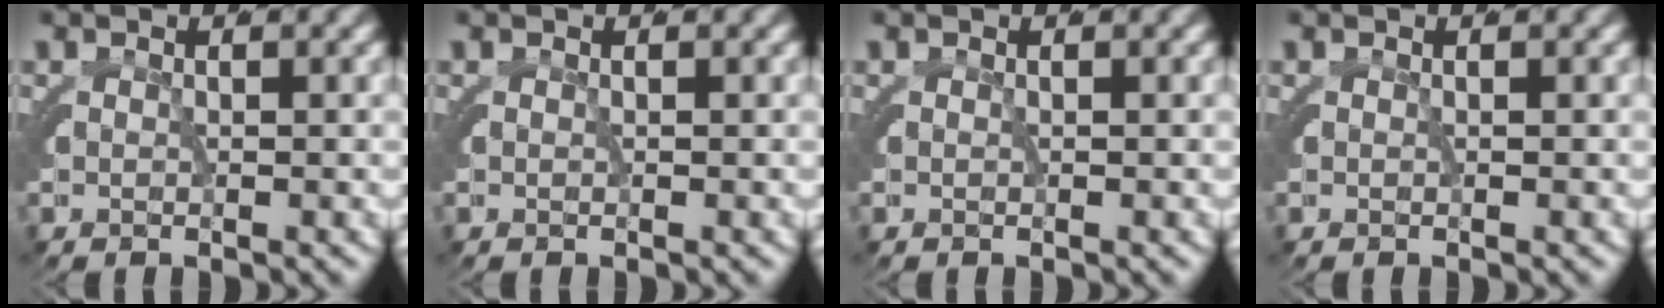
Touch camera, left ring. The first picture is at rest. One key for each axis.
{"total": 0.0}
{"total": 0.0}
{"total": 0.0}